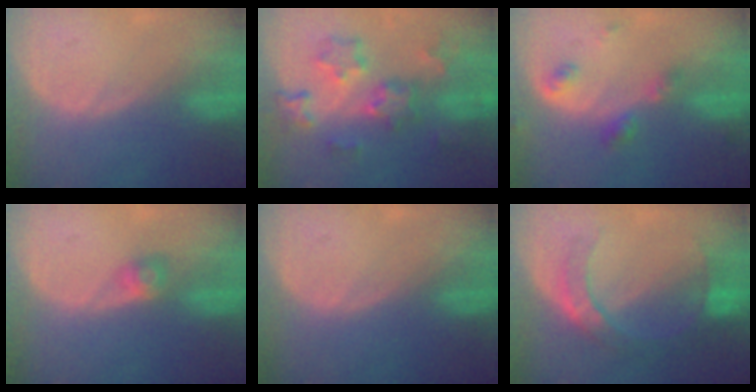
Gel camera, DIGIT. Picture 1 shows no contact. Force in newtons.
{"total": 9.2, "press": 8.1, "slide": 4.4}
{"total": 4.4, "press": 4.0, "slide": 1.9}
{"total": 2.5, "press": 2.3, "slide": 1.0}
{"total": 0.0}
{"total": 7.1, "press": 6.5, "slide": 2.9}